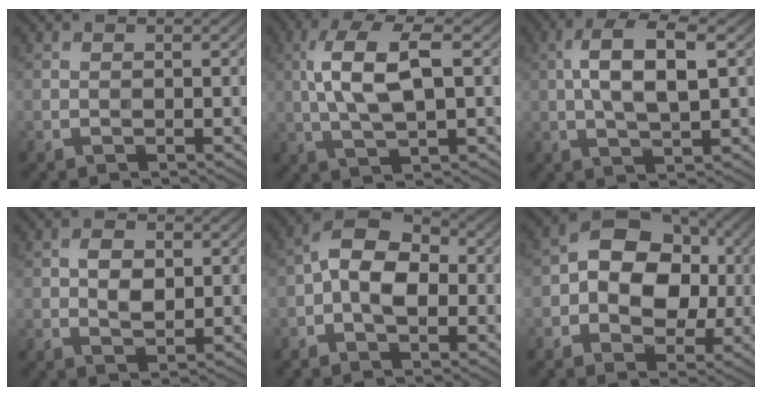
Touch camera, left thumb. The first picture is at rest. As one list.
[{"total": 8.5, "force": [1.1, 3.2, 7.8], "torque": [-0.165, 0.009, 0.018]}, {"total": 7.7, "force": [1.1, 3.0, 7.0], "torque": [-0.141, 0.008, 0.016]}, {"total": 3.8, "force": [0.6, 2.3, 2.9], "torque": [-0.055, -0.002, 0.008]}, {"total": 8.5, "force": [-0.6, 5.1, 6.8], "torque": [-0.118, 0.014, -0.024]}, {"total": 10.4, "force": [0.1, 7.4, 7.3], "torque": [-0.111, 0.010, -0.015]}]